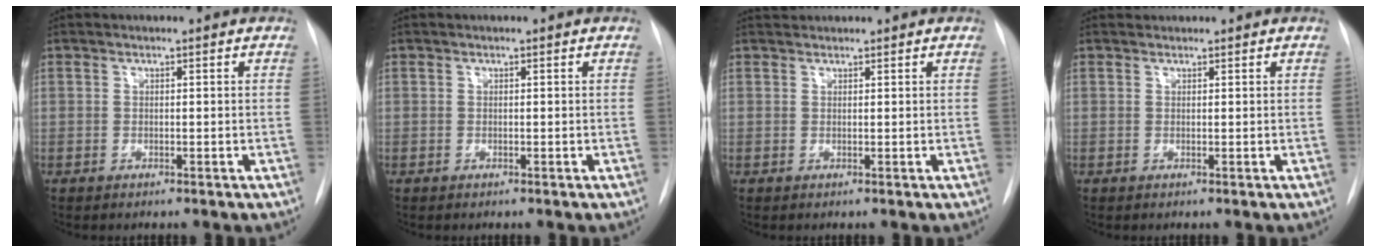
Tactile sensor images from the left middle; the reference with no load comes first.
{"total": 0.0}
{"total": 1.4, "force": [1.4, 0.3, 0.0], "torque": [-0.007, 0.018, 0.027]}
{"total": 0.8, "force": [0.8, 0.2, -0.1], "torque": [-0.003, 0.013, 0.015]}